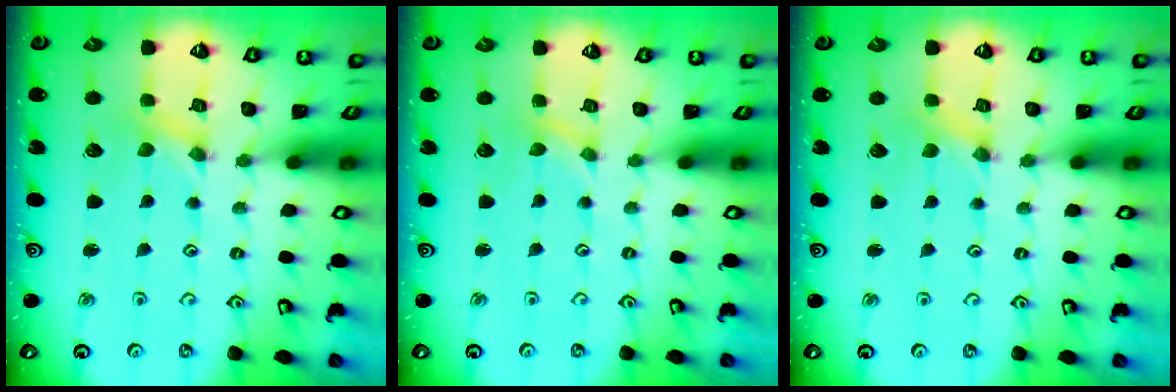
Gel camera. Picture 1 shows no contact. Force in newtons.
{"total": 0.0}
{"total": 0.0}